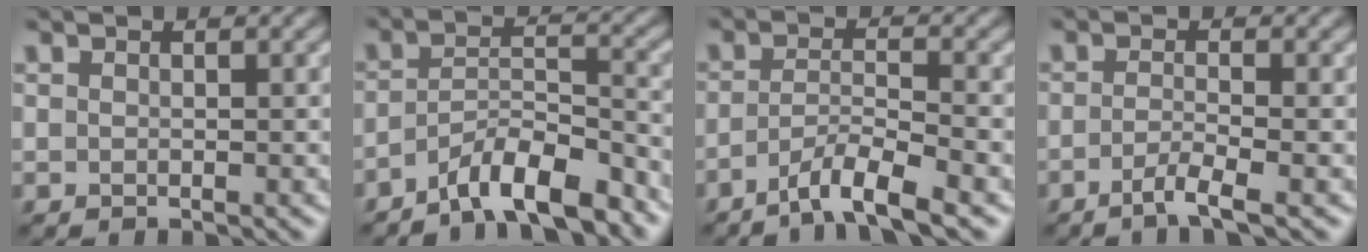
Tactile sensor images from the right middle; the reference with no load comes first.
{"total": 6.7, "force": [-5.3, 1.5, 3.8], "torque": [-0.057, 0.005, -0.090]}
{"total": 4.8, "force": [-3.3, 0.7, 3.4], "torque": [-0.055, 0.001, -0.067]}
{"total": 2.4, "force": [-1.3, 0.3, 2.0], "torque": [-0.032, 0.000, -0.036]}